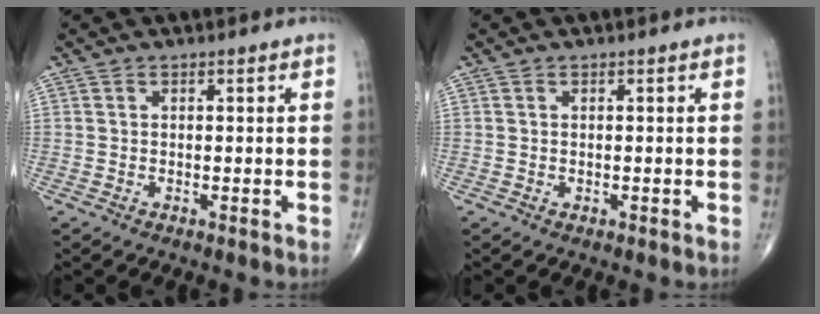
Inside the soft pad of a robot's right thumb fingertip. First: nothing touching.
{"total": 0.0}